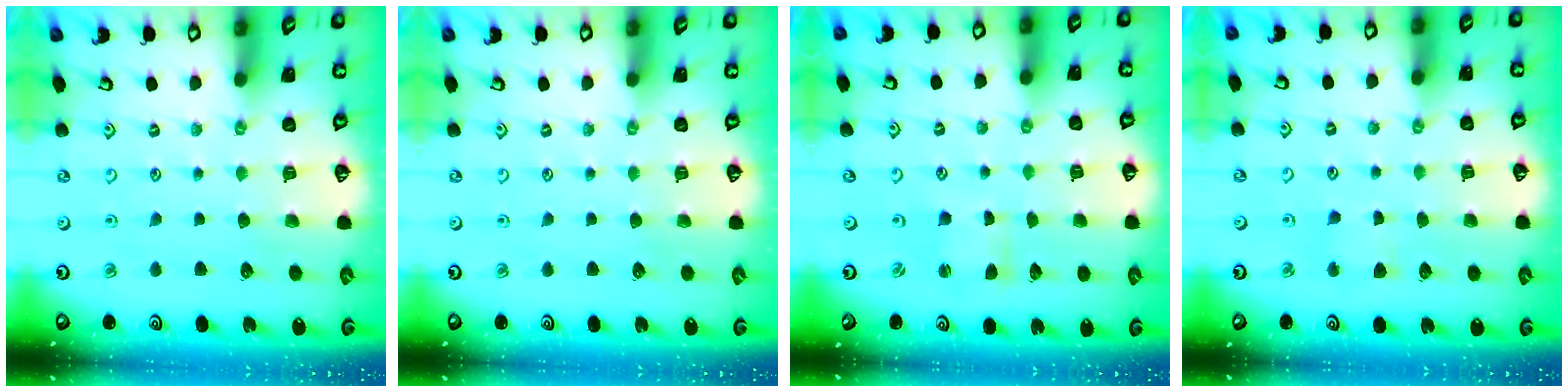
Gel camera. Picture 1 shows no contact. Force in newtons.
{"total": 0.0}
{"total": 1.7, "press": 1.6, "slide": 0.4}
{"total": 2.6, "press": 2.5, "slide": 0.6}